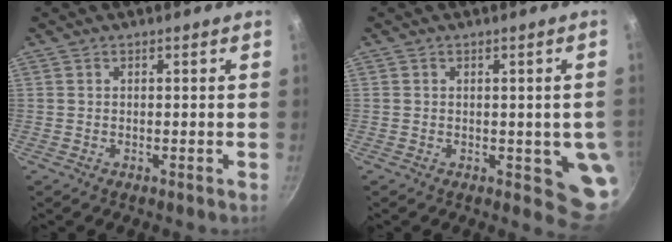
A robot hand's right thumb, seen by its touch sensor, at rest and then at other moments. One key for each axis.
{"total": 6.7, "fx": -0.7, "fy": 3.4, "fz": 5.7, "tx": -0.046, "ty": -0.008, "tz": -0.007}